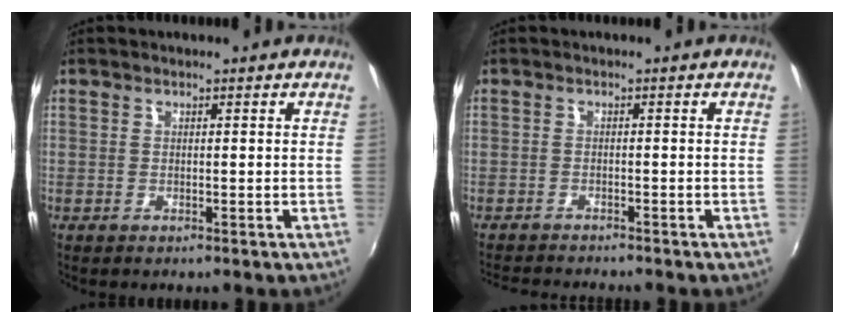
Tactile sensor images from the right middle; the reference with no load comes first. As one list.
[{"total": 5.0, "force": [-4.8, 0.3, 1.4], "torque": [-0.040, -0.016, -0.081]}]